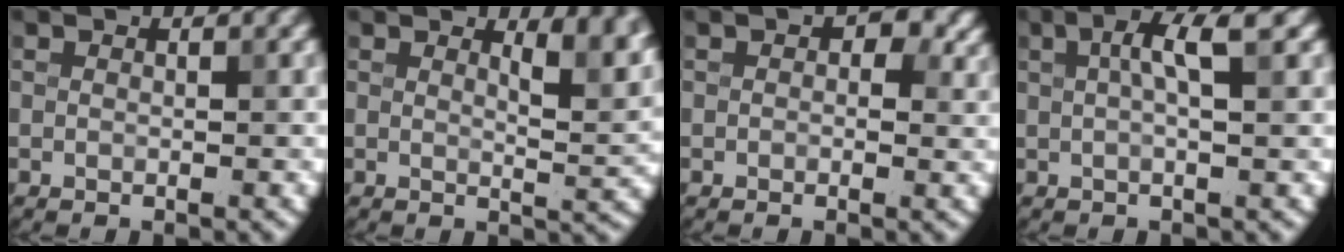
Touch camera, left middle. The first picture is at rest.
{"total": 4.4, "force": [2.5, 1.6, 3.3], "torque": [-0.032, -0.005, 0.034]}
{"total": 3.1, "force": [0.9, 2.0, 2.2], "torque": [-0.016, -0.002, 0.008]}
{"total": 3.7, "force": [1.1, 0.8, 3.5], "torque": [-0.059, 0.011, 0.015]}